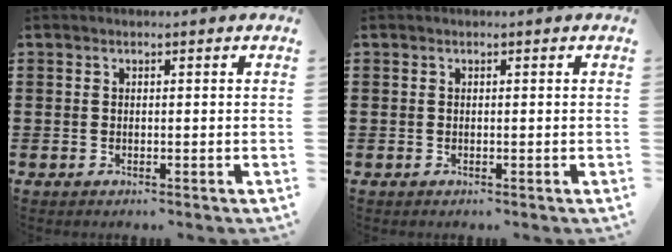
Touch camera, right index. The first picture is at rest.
{"total": 0.0}